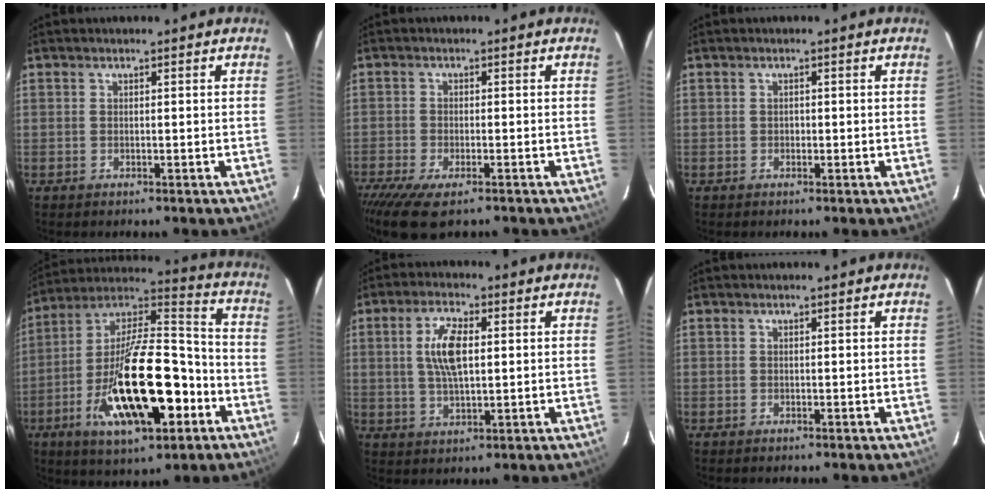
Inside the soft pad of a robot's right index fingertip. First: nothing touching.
{"total": 10.1, "force": [-7.6, 2.9, 6.1], "torque": [-0.146, -0.046, -0.135]}
{"total": 0.6, "force": [-0.3, 0.5, 0.0], "torque": [0.001, 0.000, -0.003]}
{"total": 24.7, "force": [-9.1, 9.1, 21.0], "torque": [-0.381, -0.011, -0.151]}
{"total": 7.8, "force": [1.4, 3.1, 7.0], "torque": [-0.135, 0.007, 0.028]}
{"total": 0.0}